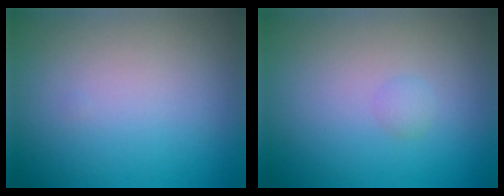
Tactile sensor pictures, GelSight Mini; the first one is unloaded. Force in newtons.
{"total": 0.7, "press": 0.7, "slide": 0.0}